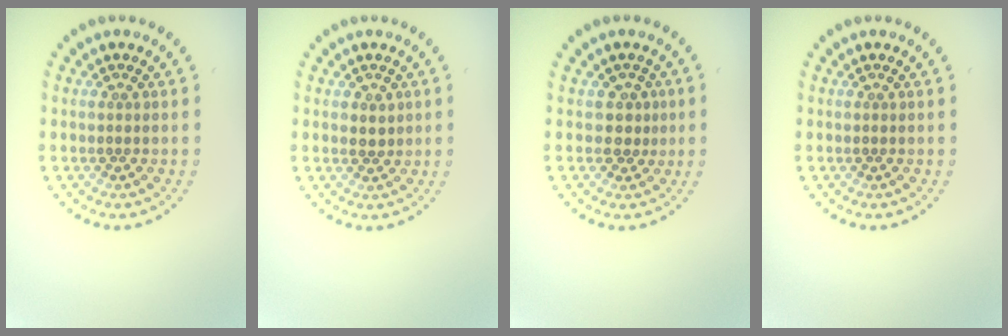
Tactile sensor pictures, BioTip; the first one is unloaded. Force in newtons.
{"total": 1.3, "press": 1.2, "slide": 0.4}
{"total": 1.8, "press": 1.4, "slide": 1.1}
{"total": 0.0}